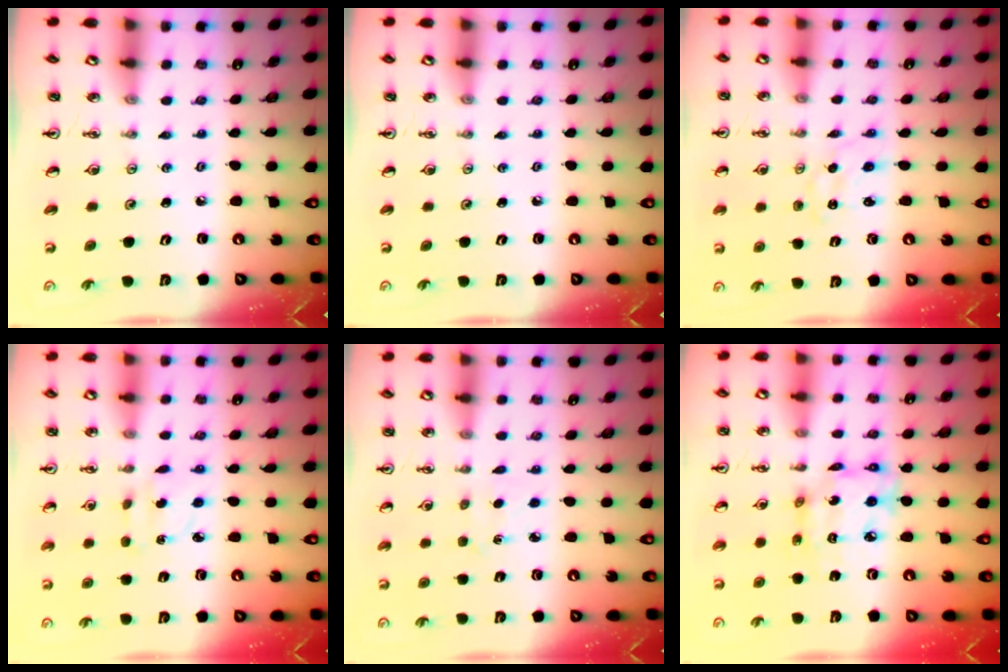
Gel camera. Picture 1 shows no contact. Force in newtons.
{"total": 0.0}
{"total": 0.0}
{"total": 3.0, "press": 2.9, "slide": 0.6}
{"total": 2.6, "press": 2.6, "slide": 0.4}
{"total": 11.9, "press": 11.8, "slide": 0.9}